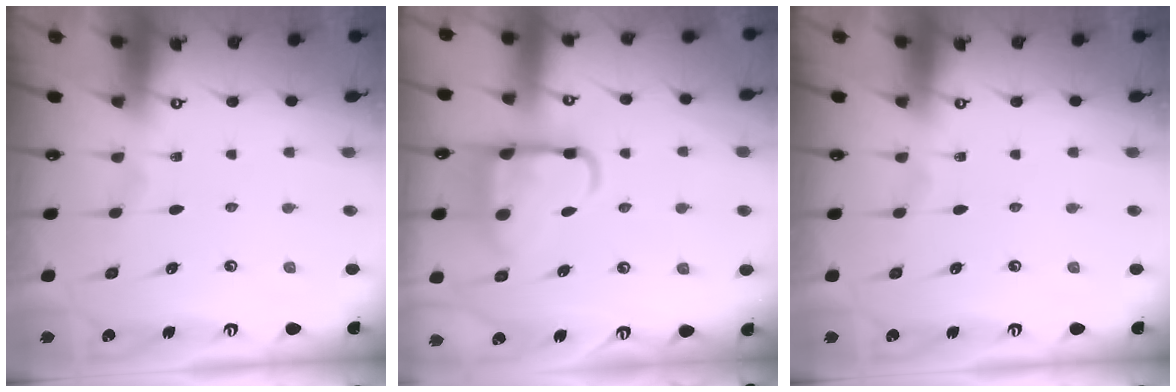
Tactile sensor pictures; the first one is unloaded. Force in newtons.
{"total": 12.4, "press": 12.4, "slide": 1.1}
{"total": 0.0}